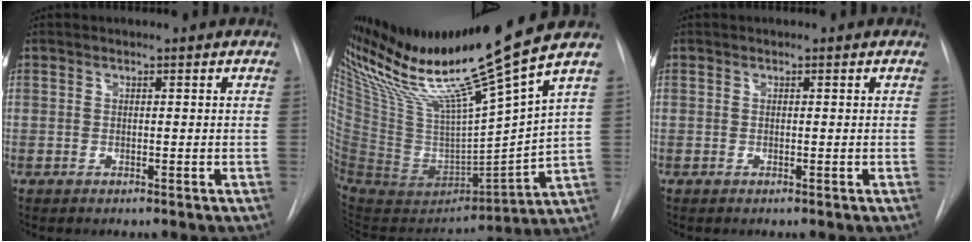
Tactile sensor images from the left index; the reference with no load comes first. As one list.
[{"total": 25.1, "force": [19.5, -1.5, 15.7], "torque": [-0.267, -0.040, 0.353]}, {"total": 0.0}]